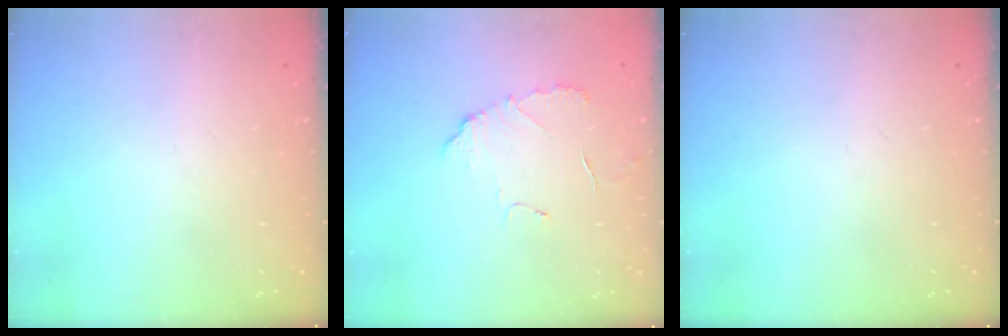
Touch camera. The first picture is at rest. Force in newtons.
{"total": 6.3, "press": 6.3, "slide": 0.4}
{"total": 0.0}